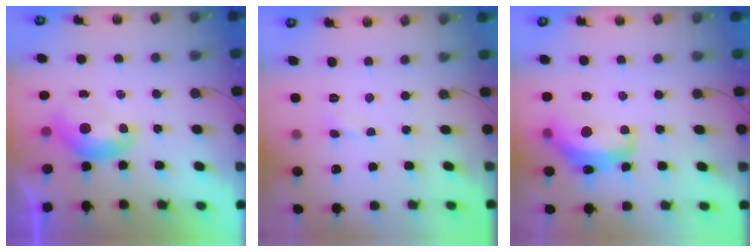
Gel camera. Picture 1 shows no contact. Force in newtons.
{"total": 0.0}
{"total": 8.3, "press": 8.3, "slide": 0.8}